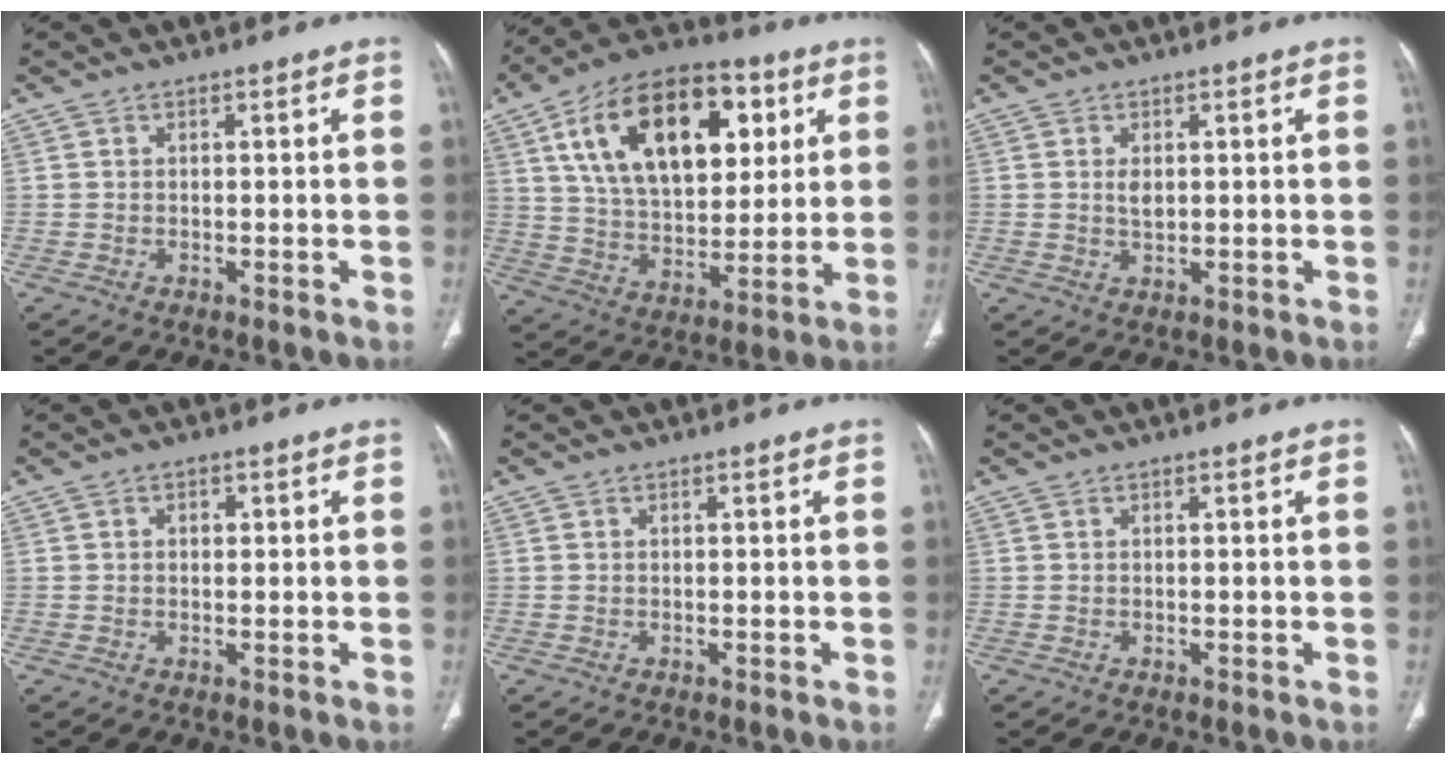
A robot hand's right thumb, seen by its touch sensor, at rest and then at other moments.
{"total": 25.4, "force": [9.0, 14.4, 18.8], "torque": [-0.286, -0.007, 0.149]}
{"total": 2.2, "force": [0.5, 1.2, 1.7], "torque": [-0.029, -0.005, 0.012]}
{"total": 1.6, "force": [0.5, 1.1, 1.1], "torque": [-0.015, 0.002, 0.007]}
{"total": 0.0}
{"total": 0.0}